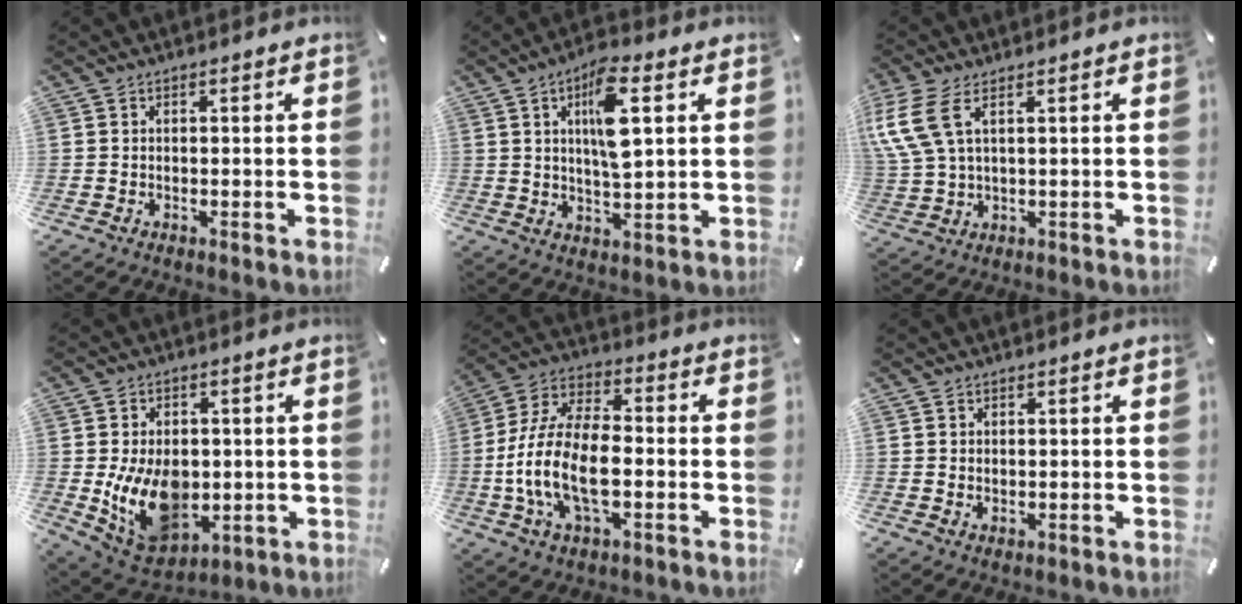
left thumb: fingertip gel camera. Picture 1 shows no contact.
{"total": 11.2, "force": [3.7, 3.7, 10.0], "torque": [-0.171, -0.008, 0.053]}
{"total": 8.1, "force": [3.7, 3.9, 6.1], "torque": [-0.152, -0.007, 0.068]}
{"total": 14.4, "force": [-1.6, 10.5, 9.8], "torque": [-0.199, -0.001, -0.025]}
{"total": 15.7, "force": [-4.1, 8.5, 12.5], "torque": [-0.269, 0.004, -0.075]}
{"total": 0.8, "force": [0.6, 0.5, 0.0], "torque": [0.000, 0.003, 0.011]}